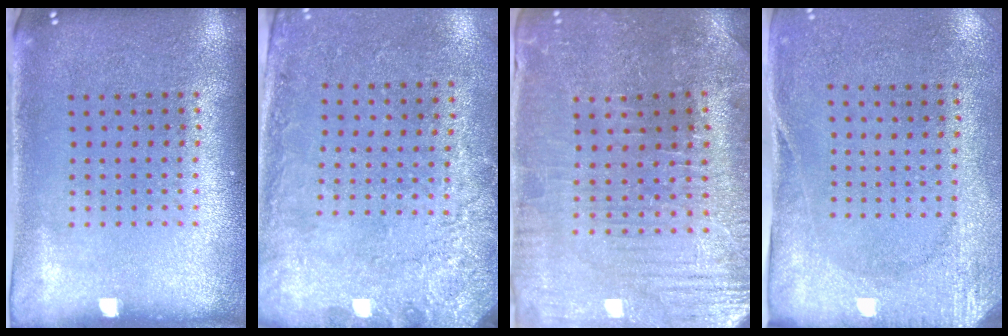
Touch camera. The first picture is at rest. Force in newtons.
{"total": 2.7, "press": 2.0, "slide": 1.8}
{"total": 1.6, "press": 1.6, "slide": 0.4}
{"total": 2.7, "press": 2.1, "slide": 1.7}